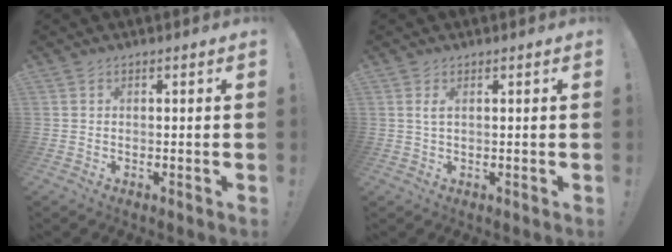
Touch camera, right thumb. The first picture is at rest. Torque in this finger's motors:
{"motor_torque": [0.01, -0.12, -0.56, 0.05, 0.00]}